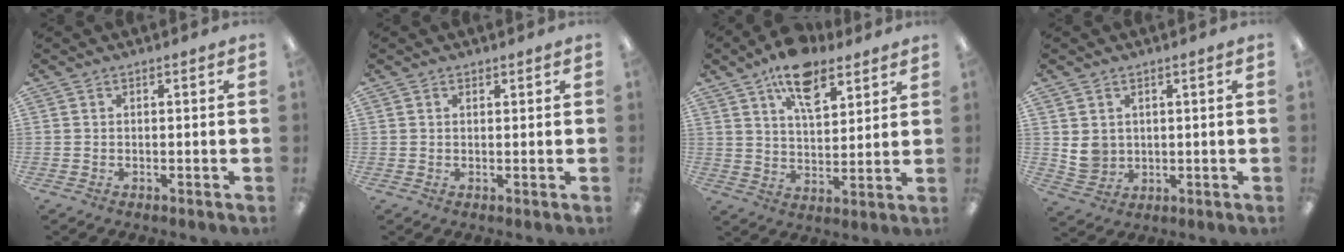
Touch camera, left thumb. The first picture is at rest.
{"total": 0.8, "force": [0.5, 0.5, 0.3], "torque": [-0.005, 0.001, 0.010]}
{"total": 13.1, "force": [8.5, 6.4, 7.6], "torque": [-0.112, -0.038, 0.148]}
{"total": 5.2, "force": [1.7, 4.7, 1.5], "torque": [-0.022, 0.003, 0.037]}